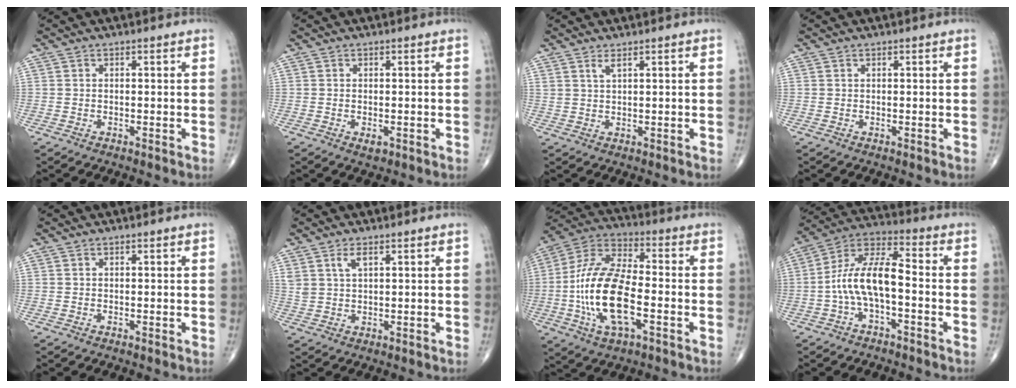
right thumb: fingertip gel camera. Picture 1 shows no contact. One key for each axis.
{"total": 1.6, "fx": -0.6, "fy": 0.9, "fz": 1.2, "tx": -0.018, "ty": -0.001, "tz": -0.008}
{"total": 1.6, "fx": 1.1, "fy": 0.3, "fz": 1.1, "tx": -0.023, "ty": -0.006, "tz": 0.025}
{"total": 0.0}
{"total": 0.0}
{"total": 3.3, "fx": 1.7, "fy": 1.4, "fz": 2.4, "tx": -0.047, "ty": -0.005, "tz": 0.039}
{"total": 18.3, "fx": -3.8, "fy": 8.0, "fz": 16.0, "tx": -0.324, "ty": 0.026, "tz": -0.074}
{"total": 11.5, "fx": -2.3, "fy": 4.8, "fz": 10.3, "tx": -0.198, "ty": 0.049, "tz": -0.050}